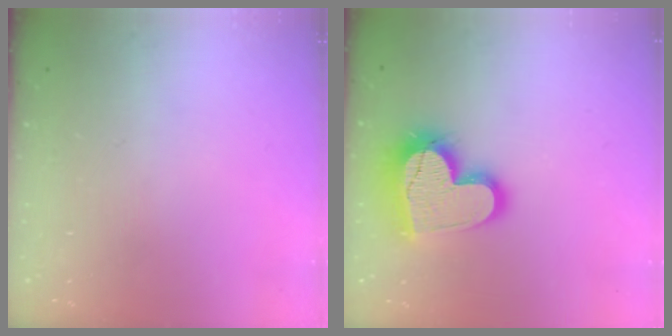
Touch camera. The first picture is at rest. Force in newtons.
{"total": 18.6, "press": 18.5, "slide": 1.5}